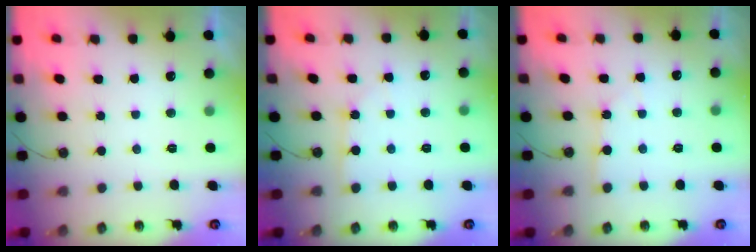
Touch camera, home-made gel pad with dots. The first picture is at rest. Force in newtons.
{"total": 2.6, "press": 2.6, "slide": 0.3}
{"total": 2.1, "press": 2.1, "slide": 0.2}